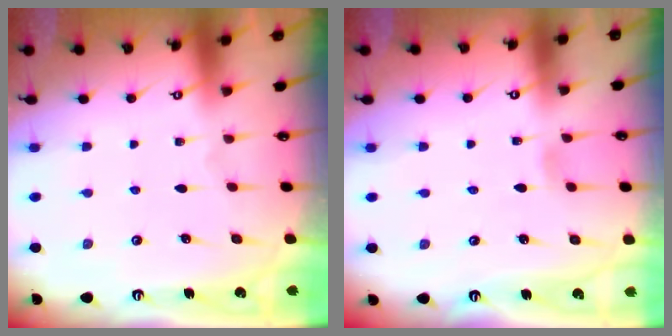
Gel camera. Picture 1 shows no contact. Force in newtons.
{"total": 2.9, "press": 2.9, "slide": 0.3}